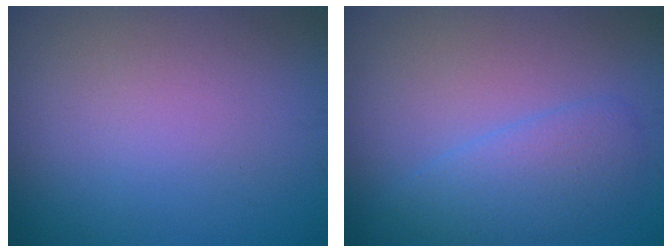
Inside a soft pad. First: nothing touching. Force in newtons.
{"total": 3.3, "press": 3.3, "slide": 0.1}